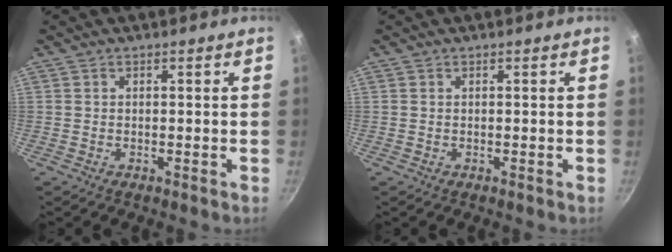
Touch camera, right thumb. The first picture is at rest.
{"total": 0.0}